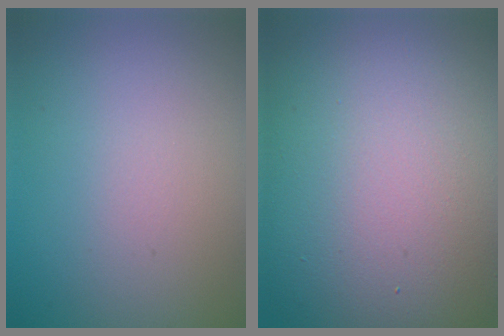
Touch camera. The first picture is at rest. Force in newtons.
{"total": 17.8, "press": 17.8, "slide": 0.6}